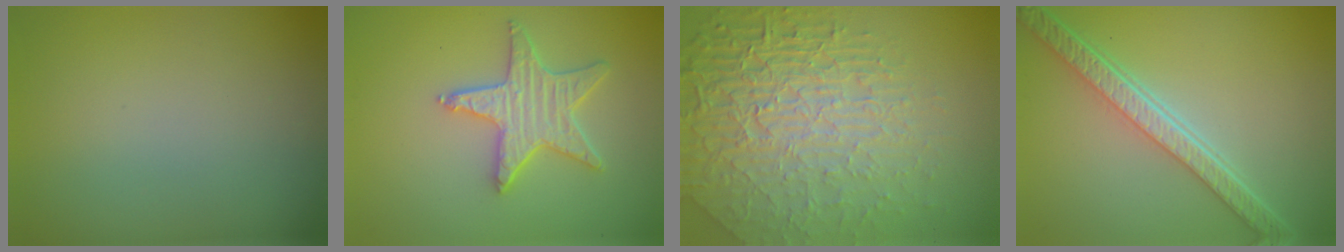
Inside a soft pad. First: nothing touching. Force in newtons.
{"total": 3.9, "press": 3.6, "slide": 1.6}
{"total": 9.0, "press": 6.1, "slide": 6.6}
{"total": 5.9, "press": 4.3, "slide": 4.0}